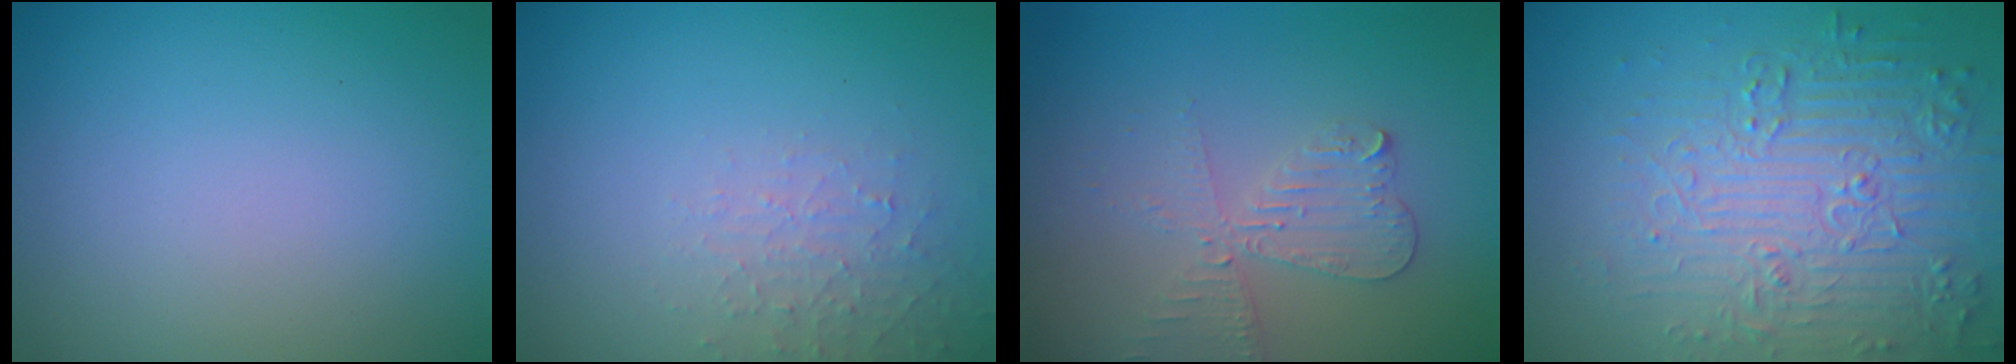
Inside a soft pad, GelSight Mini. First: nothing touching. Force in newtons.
{"total": 2.1, "press": 2.0, "slide": 0.5}
{"total": 3.3, "press": 2.8, "slide": 1.6}
{"total": 6.2, "press": 5.5, "slide": 2.8}